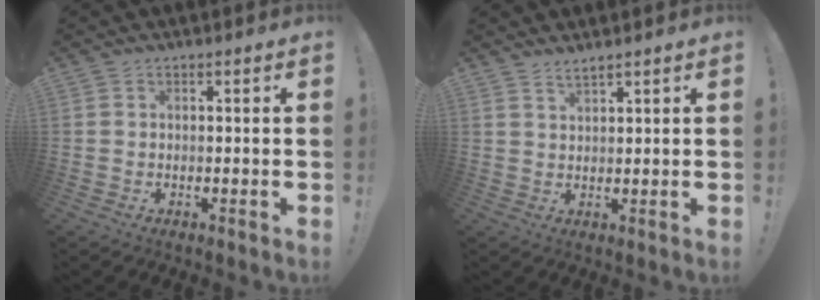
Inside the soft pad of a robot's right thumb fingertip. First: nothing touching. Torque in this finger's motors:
{"motor_torque": [-0.06, 0.03, -0.33, 0.34, 0.01]}